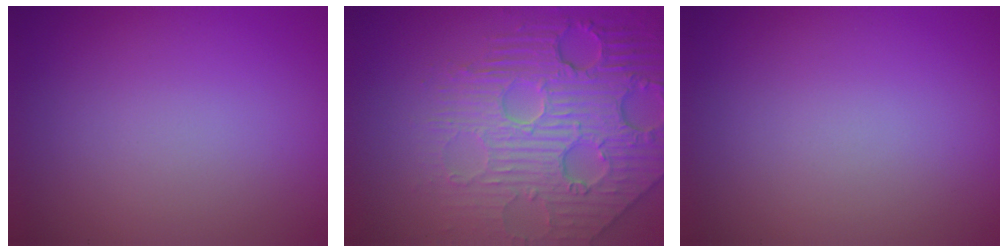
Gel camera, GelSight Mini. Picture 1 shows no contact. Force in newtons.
{"total": 8.4, "press": 5.9, "slide": 5.9}
{"total": 0.0}